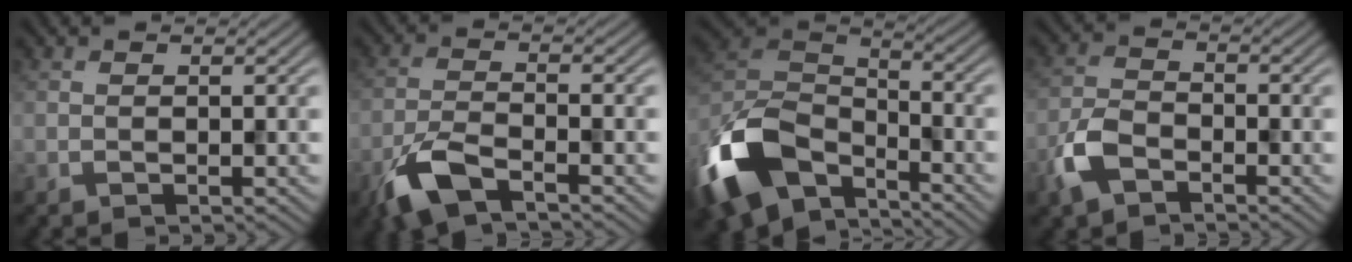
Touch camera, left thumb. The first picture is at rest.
{"total": 6.4, "force": [-4.2, 1.9, 4.3], "torque": [-0.101, -0.008, -0.094]}
{"total": 15.6, "force": [-9.0, 8.6, 9.3], "torque": [-0.242, -0.030, -0.182]}
{"total": 5.1, "force": [-3.1, 2.7, 3.0], "torque": [-0.072, -0.003, -0.077]}